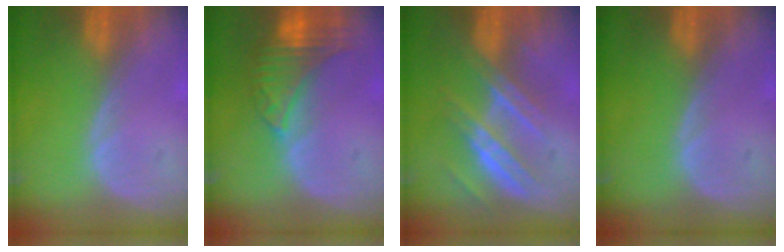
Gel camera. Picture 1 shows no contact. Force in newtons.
{"total": 8.0, "press": 7.1, "slide": 3.7}
{"total": 7.5, "press": 6.7, "slide": 3.3}
{"total": 0.0}